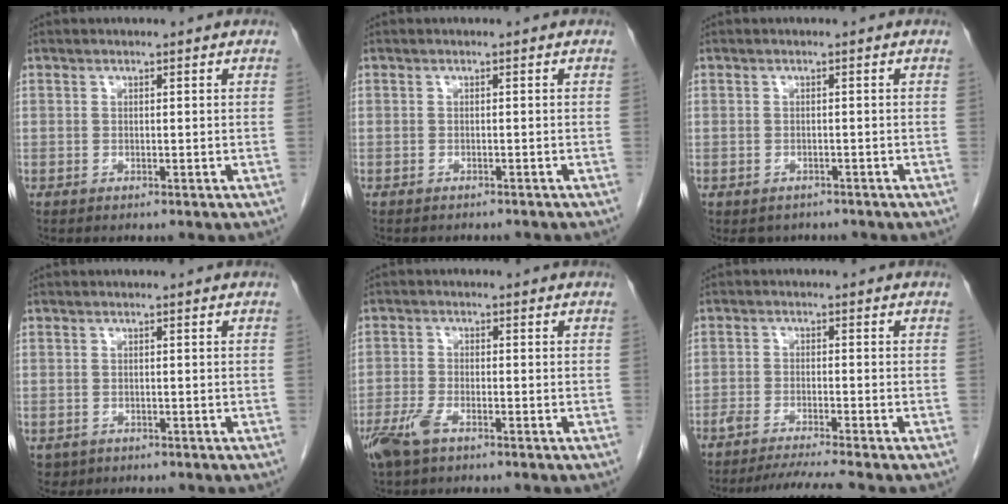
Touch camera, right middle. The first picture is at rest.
{"total": 3.5, "force": [-3.1, 1.1, 1.0], "torque": [-0.017, -0.003, -0.035]}
{"total": 3.2, "force": [-2.6, 1.8, 0.3], "torque": [-0.002, 0.002, -0.035]}
{"total": 1.9, "force": [-0.9, 1.6, 0.3], "torque": [-0.009, 0.002, -0.009]}
{"total": 4.6, "force": [-3.0, 1.4, 3.2], "torque": [-0.077, -0.008, -0.056]}
{"total": 6.5, "force": [-5.8, -1.4, 2.7], "torque": [-0.036, -0.018, -0.094]}